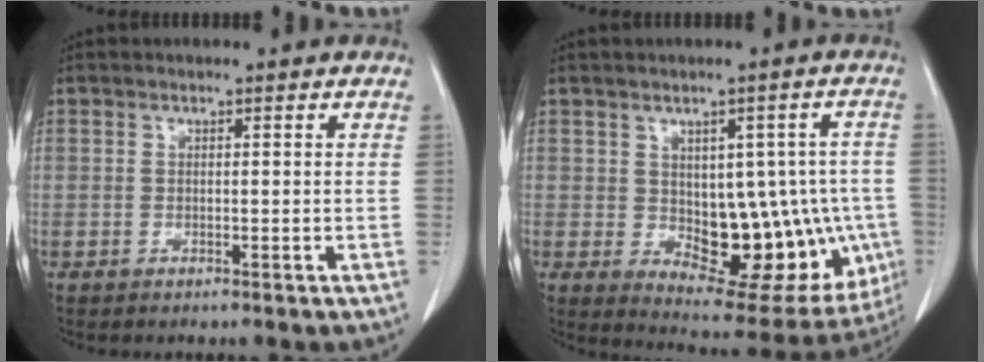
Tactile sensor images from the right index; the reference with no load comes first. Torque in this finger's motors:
{"motor_torque": [1.18, -0.36, 0.26, 0.04]}